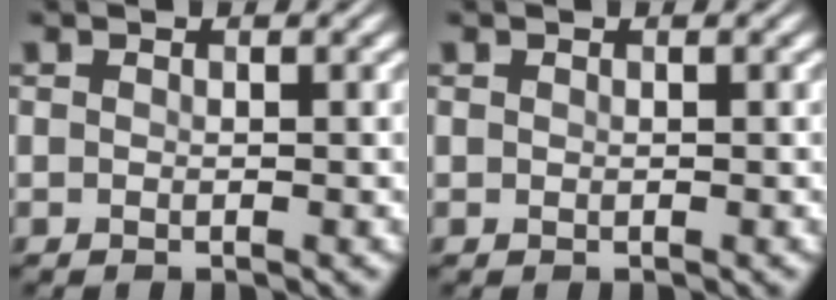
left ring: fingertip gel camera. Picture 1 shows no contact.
{"total": 0.0}